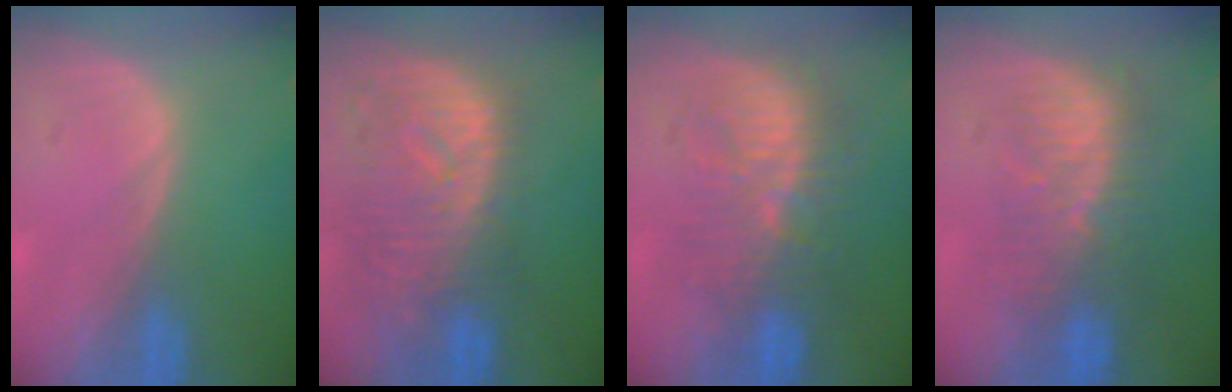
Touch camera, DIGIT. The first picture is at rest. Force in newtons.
{"total": 10.9, "press": 9.7, "slide": 4.9}
{"total": 9.4, "press": 9.1, "slide": 2.0}
{"total": 9.2, "press": 8.3, "slide": 4.0}